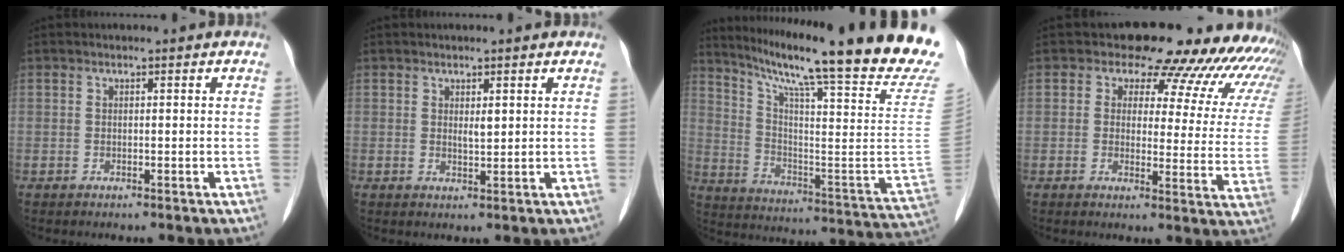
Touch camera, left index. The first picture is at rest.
{"total": 1.5, "force": [0.7, 0.4, 1.3], "torque": [-0.026, 0.000, 0.015]}
{"total": 30.6, "force": [24.0, 0.4, 18.9], "torque": [-0.265, -0.077, 0.327]}
{"total": 20.4, "force": [18.2, 7.0, 5.8], "torque": [-0.038, -0.061, 0.171]}